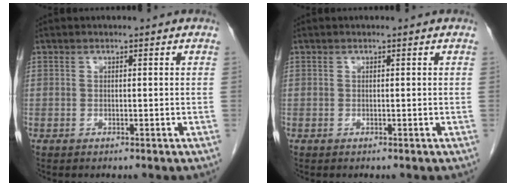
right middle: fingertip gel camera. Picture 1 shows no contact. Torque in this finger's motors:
{"motor_torque": [-0.06, -0.10, -0.03, -0.01]}